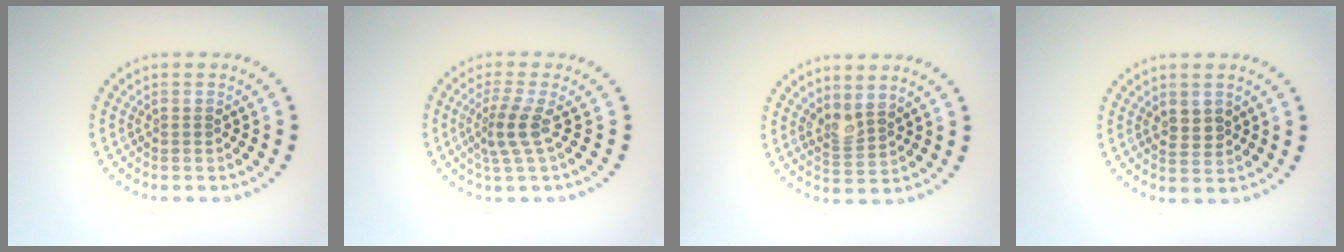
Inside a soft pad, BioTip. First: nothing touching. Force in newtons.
{"total": 2.6, "press": 1.8, "slide": 1.9}
{"total": 2.0, "press": 1.6, "slide": 1.2}
{"total": 1.3, "press": 1.2, "slide": 0.5}